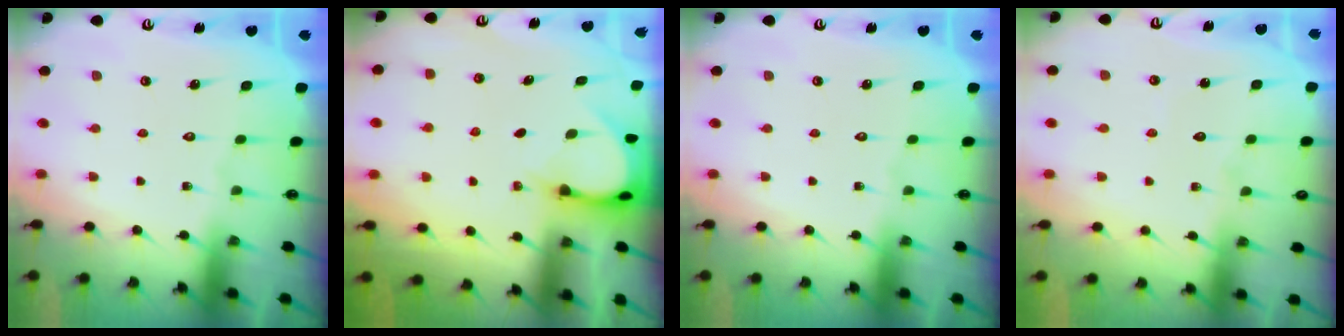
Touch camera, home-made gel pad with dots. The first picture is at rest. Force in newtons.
{"total": 3.8, "press": 3.7, "slide": 0.3}
{"total": 0.0}
{"total": 4.0, "press": 4.0, "slide": 0.3}